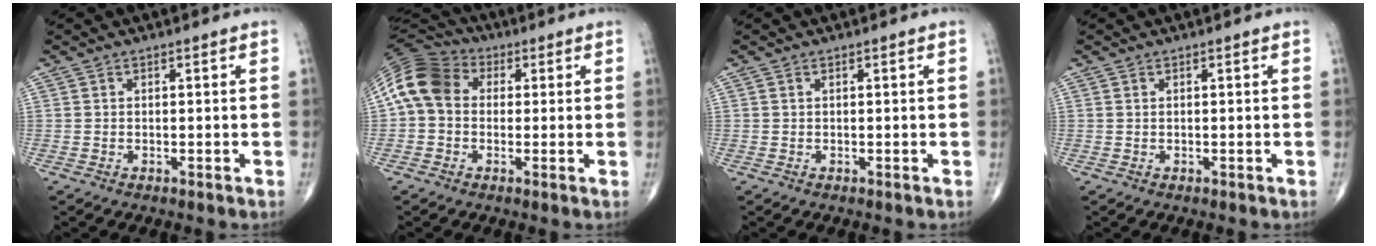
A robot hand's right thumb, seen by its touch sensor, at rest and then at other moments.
{"total": 11.7, "force": [1.5, 9.1, 7.3], "torque": [-0.130, 0.032, 0.014]}
{"total": 0.0}
{"total": 0.0}